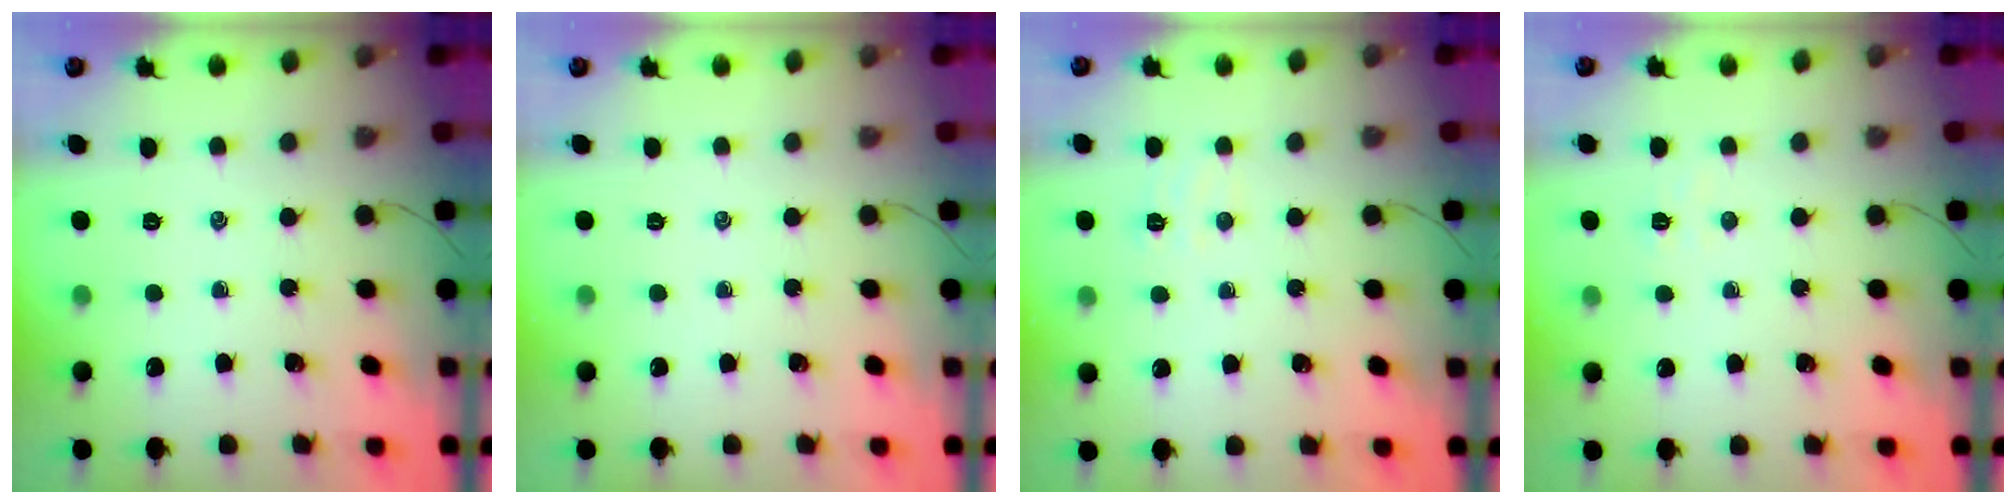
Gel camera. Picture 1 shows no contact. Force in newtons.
{"total": 0.0}
{"total": 4.9, "press": 4.7, "slide": 1.2}
{"total": 3.9, "press": 3.8, "slide": 0.9}